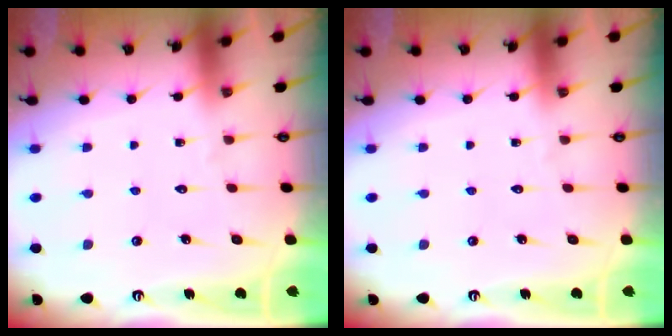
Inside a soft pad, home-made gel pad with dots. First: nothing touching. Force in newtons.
{"total": 0.0}